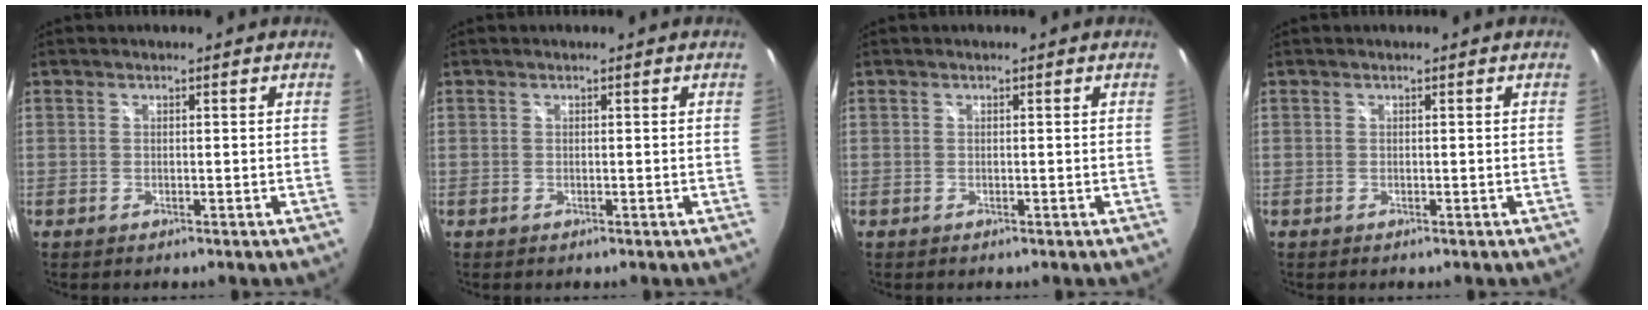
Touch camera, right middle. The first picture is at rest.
{"total": 0.0}
{"total": 0.0}
{"total": 0.0}